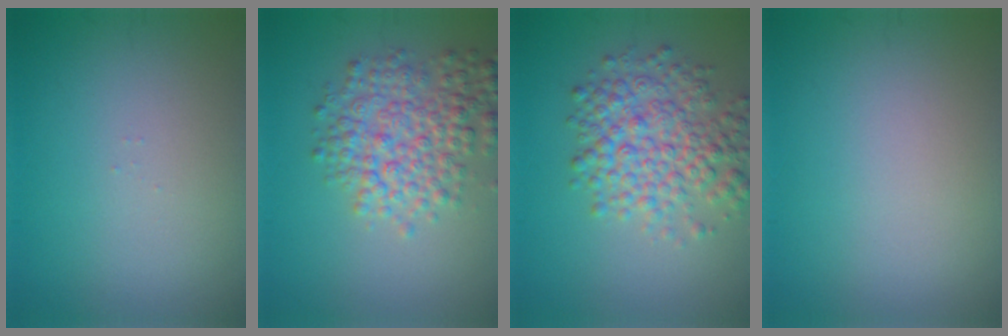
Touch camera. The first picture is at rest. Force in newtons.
{"total": 5.4, "press": 5.4, "slide": 0.2}
{"total": 6.0, "press": 6.0, "slide": 0.2}
{"total": 0.0}